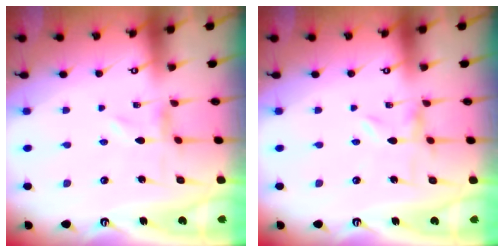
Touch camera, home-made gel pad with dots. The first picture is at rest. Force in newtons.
{"total": 0.0}